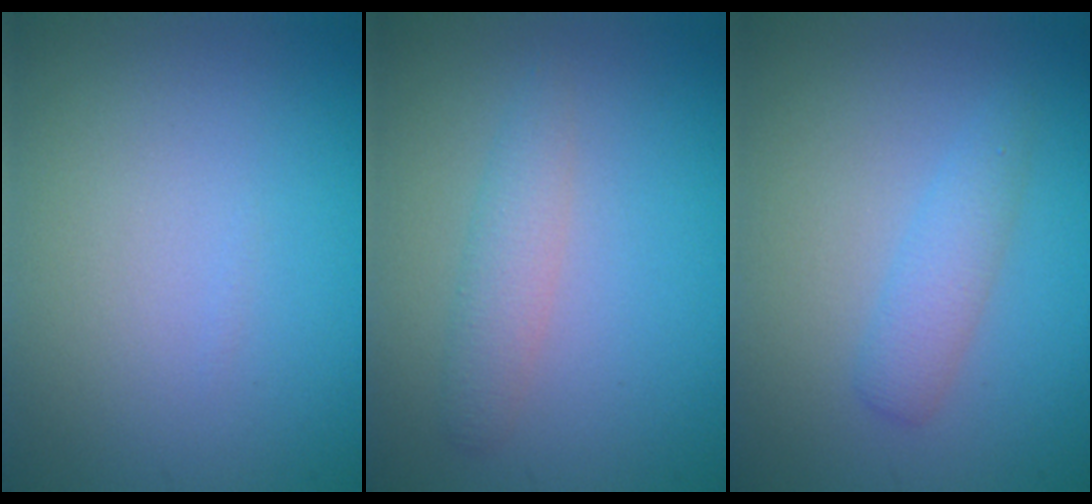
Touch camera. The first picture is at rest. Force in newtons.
{"total": 2.0, "press": 2.0, "slide": 0.1}
{"total": 2.0, "press": 2.0, "slide": 0.1}